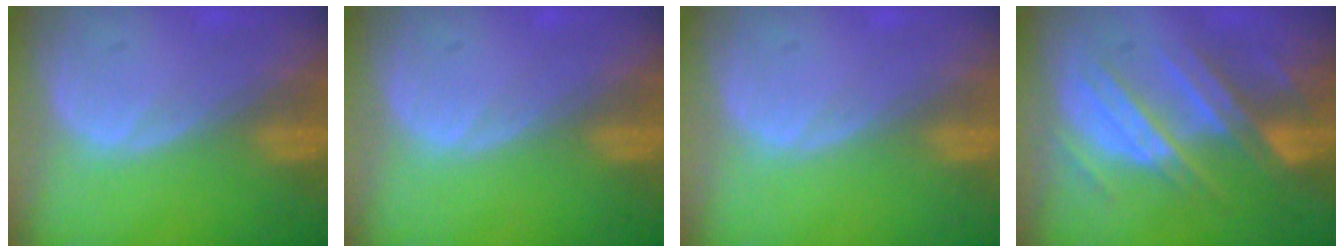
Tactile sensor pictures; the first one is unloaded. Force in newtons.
{"total": 0.0}
{"total": 0.0}
{"total": 8.6, "press": 8.1, "slide": 2.7}